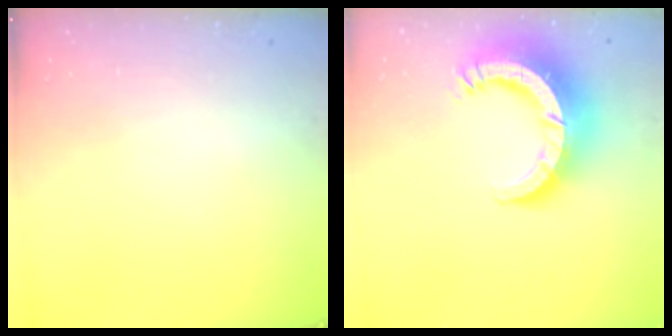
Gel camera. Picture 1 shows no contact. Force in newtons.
{"total": 15.8, "press": 15.7, "slide": 1.6}